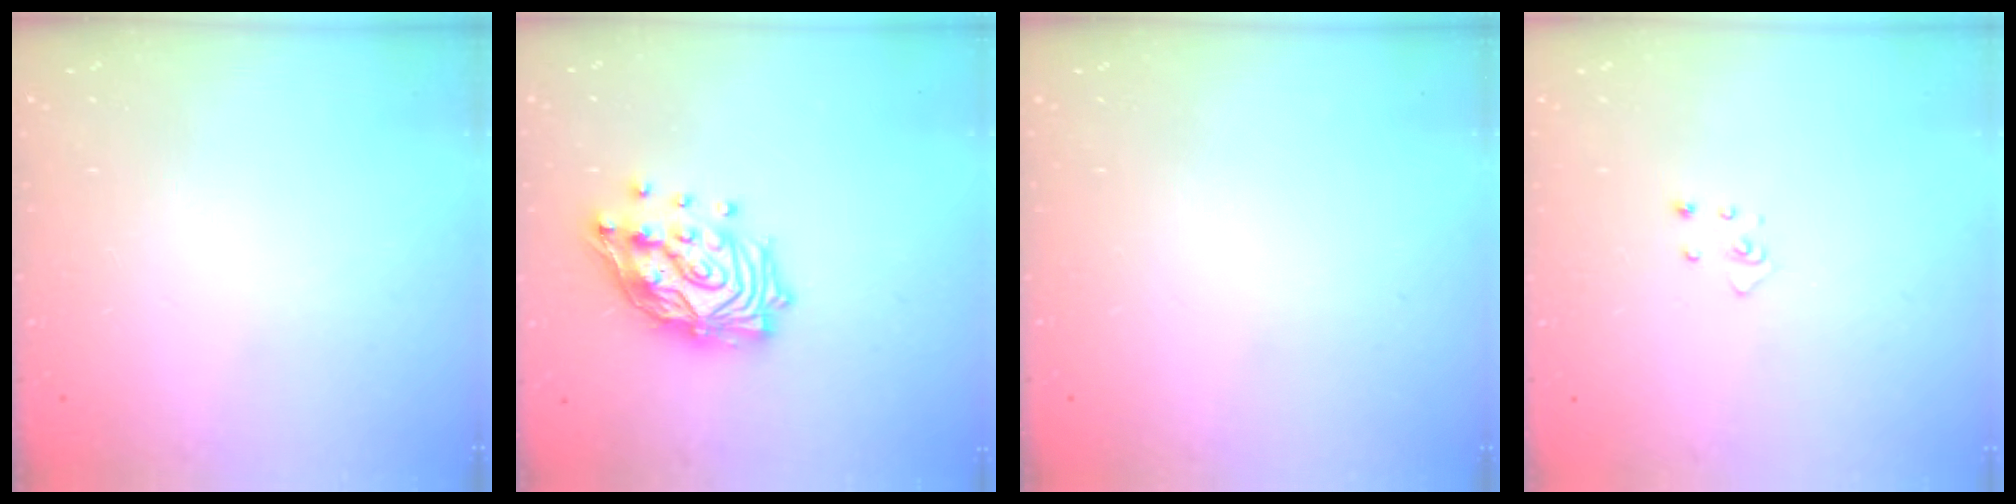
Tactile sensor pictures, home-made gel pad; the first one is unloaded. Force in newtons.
{"total": 16.7, "press": 16.6, "slide": 1.1}
{"total": 0.0}
{"total": 3.2, "press": 3.2, "slide": 0.2}